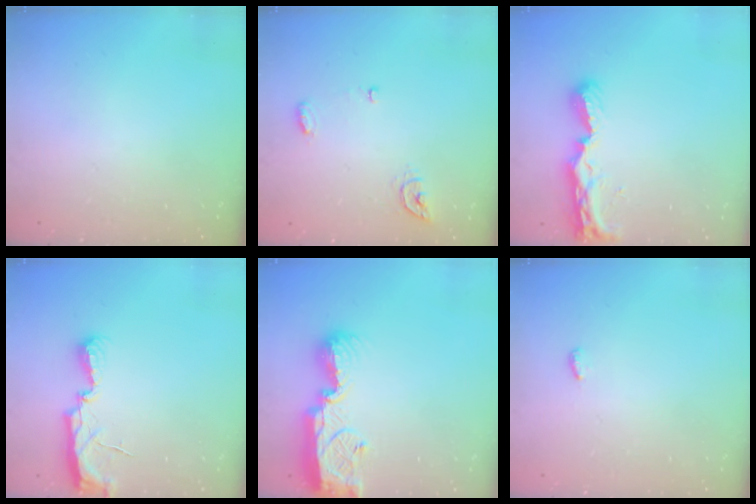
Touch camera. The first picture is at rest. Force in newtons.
{"total": 5.5, "press": 5.5, "slide": 0.5}
{"total": 8.3, "press": 8.3, "slide": 0.6}
{"total": 7.3, "press": 7.3, "slide": 0.5}
{"total": 12.8, "press": 12.7, "slide": 1.1}
{"total": 3.6, "press": 3.6, "slide": 0.4}